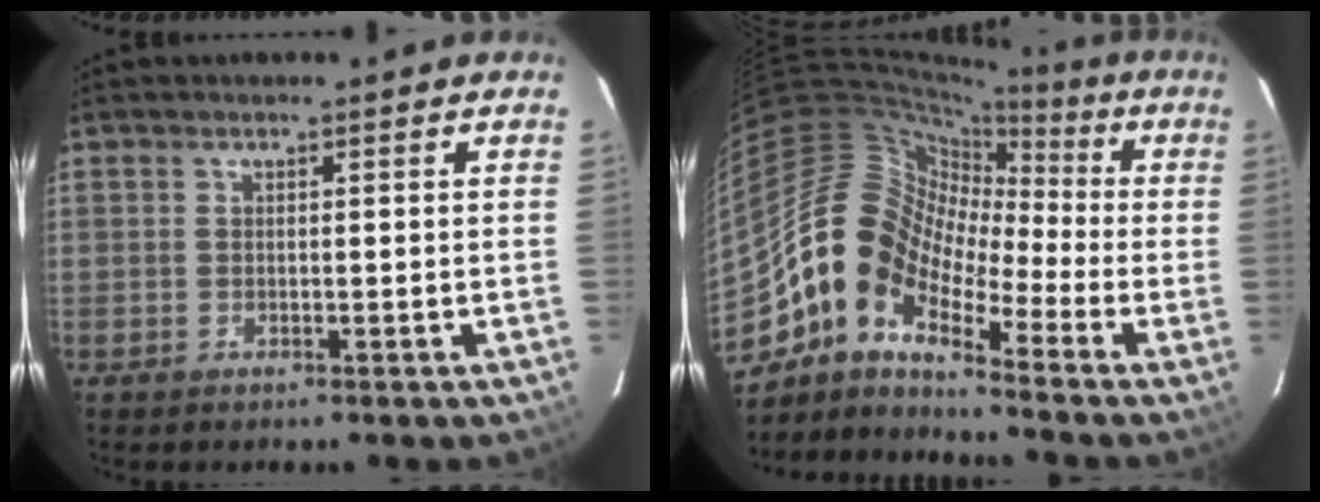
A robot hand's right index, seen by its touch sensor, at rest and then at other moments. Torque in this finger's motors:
{"motor_torque": [0.62, -0.41, 0.29, -0.03]}